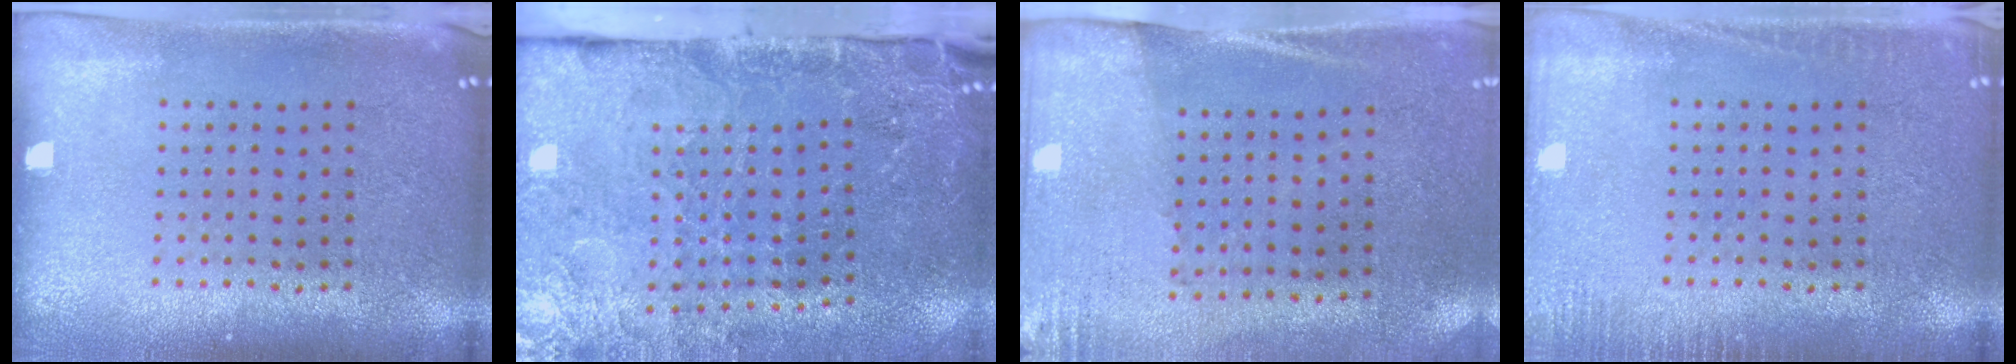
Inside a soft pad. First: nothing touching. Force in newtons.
{"total": 3.6, "press": 3.3, "slide": 1.3}
{"total": 2.7, "press": 2.4, "slide": 1.4}
{"total": 1.9, "press": 1.9, "slide": 0.4}